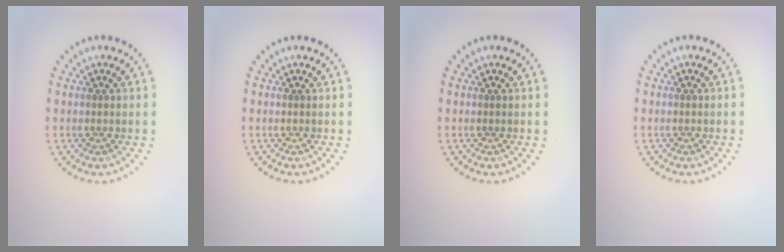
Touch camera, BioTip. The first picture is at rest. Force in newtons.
{"total": 0.0}
{"total": 0.0}
{"total": 0.0}